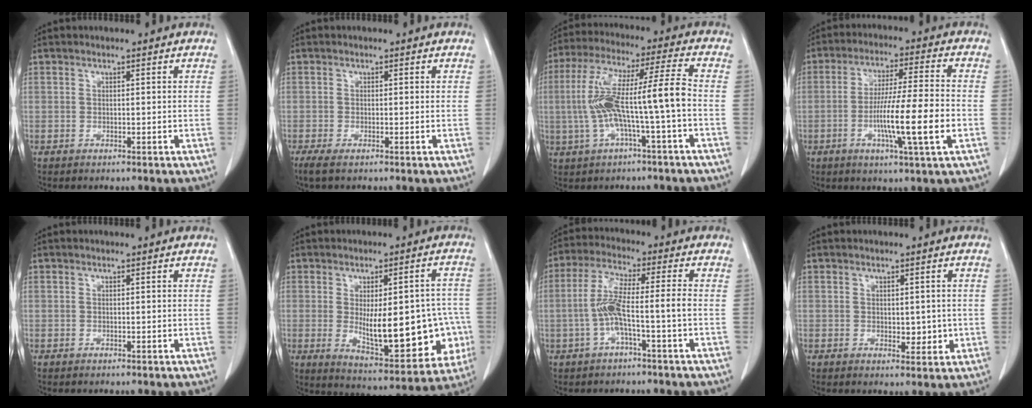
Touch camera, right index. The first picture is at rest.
{"total": 2.0, "force": [-1.2, 0.4, 1.5], "torque": [-0.033, -0.006, -0.024]}
{"total": 12.2, "force": [-1.8, 0.0, 12.1], "torque": [-0.241, 0.035, -0.032]}
{"total": 11.8, "force": [-3.0, -0.3, 11.4], "torque": [-0.202, -0.008, -0.056]}
{"total": 0.0}
{"total": 18.1, "force": [-2.5, 6.6, 16.6], "torque": [-0.196, 0.013, -0.002]}
{"total": 7.1, "force": [-1.7, 0.0, 6.9], "torque": [-0.145, 0.018, -0.031]}
{"total": 2.8, "force": [0.0, 1.7, 2.3], "torque": [-0.023, -0.003, 0.010]}